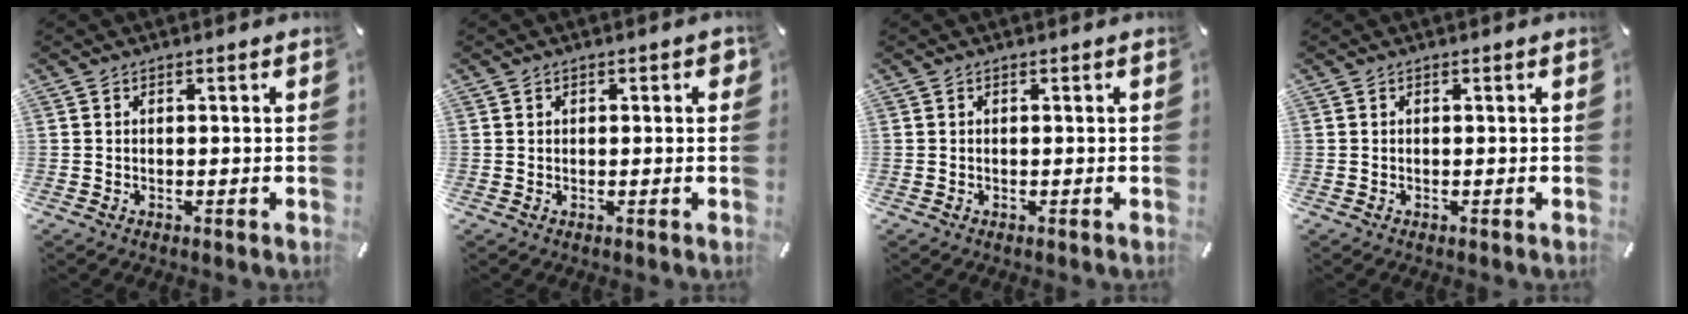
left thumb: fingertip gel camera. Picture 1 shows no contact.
{"total": 1.4, "force": [0.4, 0.9, 0.9], "torque": [-0.010, 0.004, 0.004]}
{"total": 0.0}
{"total": 0.0}